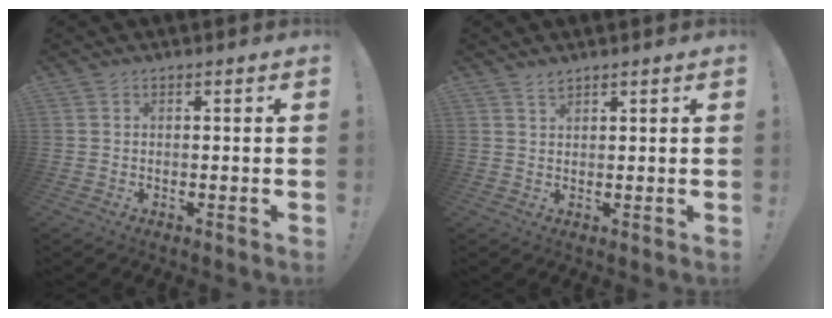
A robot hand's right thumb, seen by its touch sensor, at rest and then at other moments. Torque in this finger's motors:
{"motor_torque": [-0.11, 0.29, 0.01, -0.01, 0.00]}